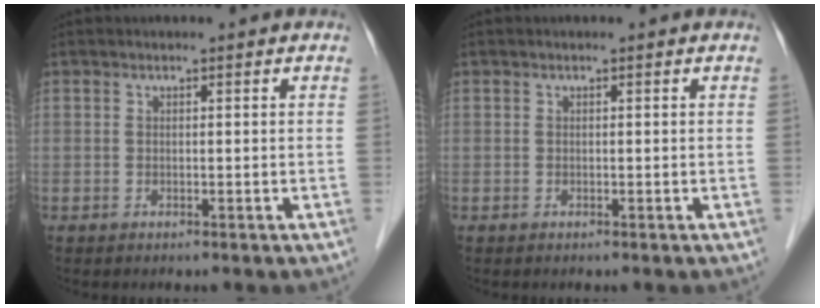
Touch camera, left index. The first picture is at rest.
{"total": 0.0}